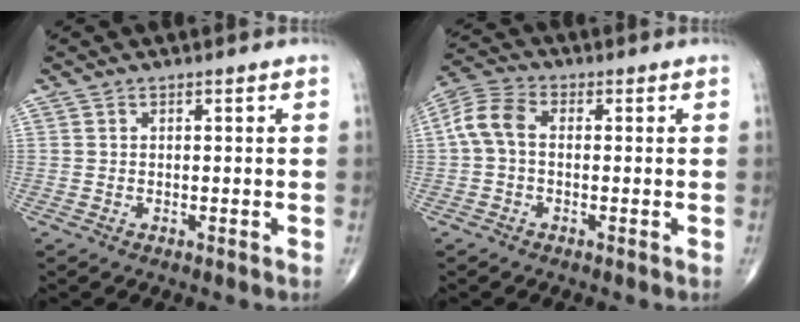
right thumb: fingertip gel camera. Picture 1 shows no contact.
{"total": 6.5, "force": [0.0, 4.2, 5.0], "torque": [-0.102, 0.020, -0.010]}